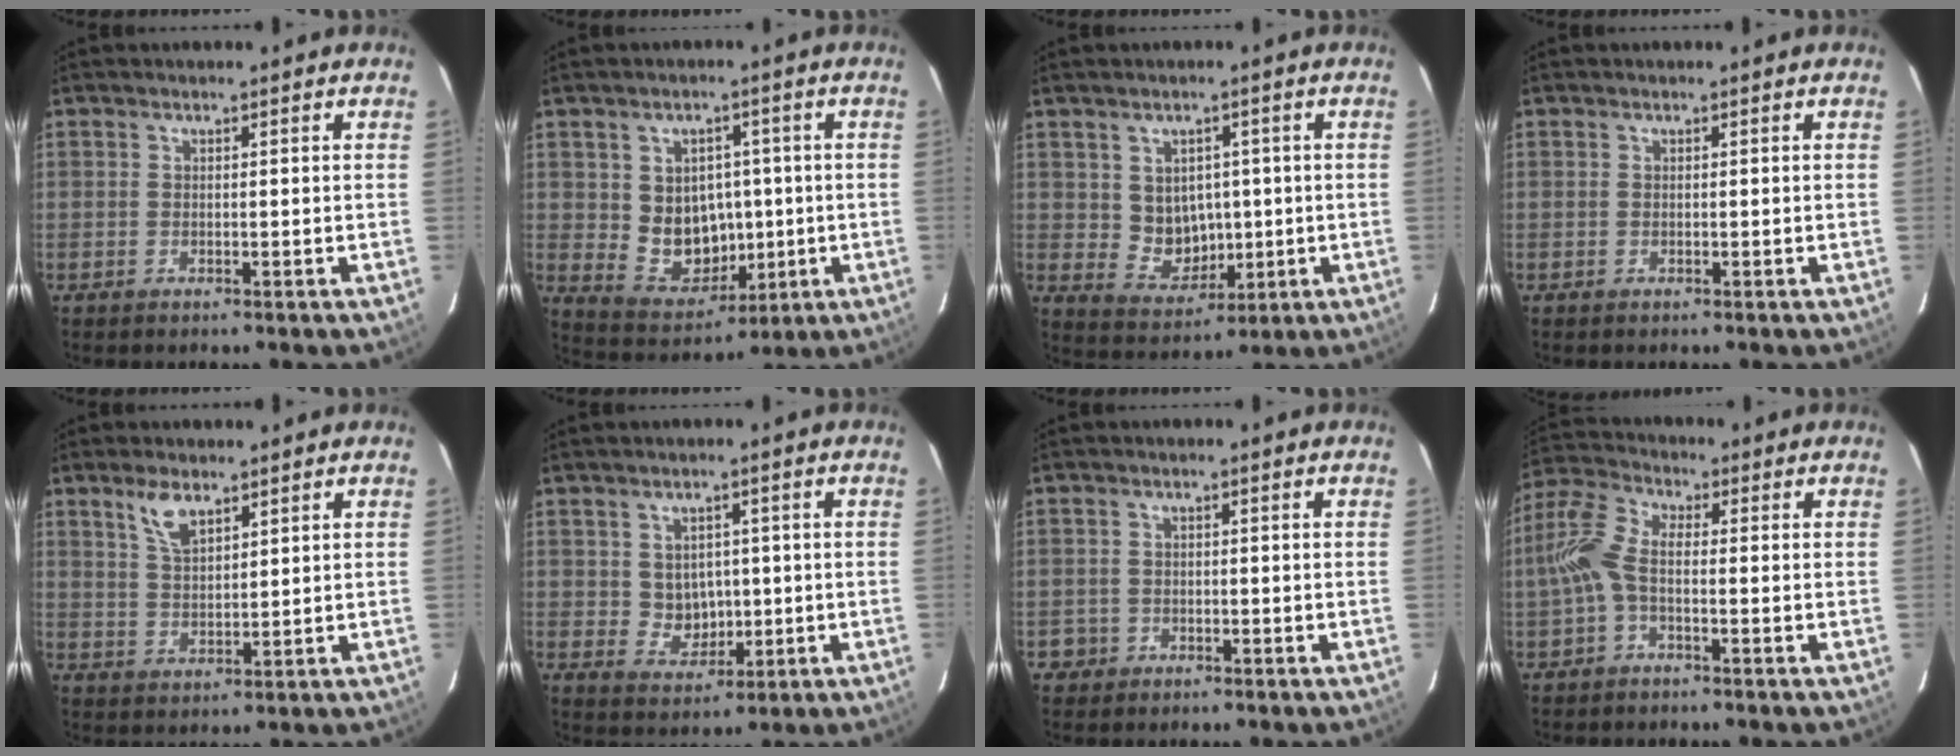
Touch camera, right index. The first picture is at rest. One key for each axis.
{"total": 9.8, "fx": 0.0, "fy": 8.6, "fz": 4.8, "tx": -0.095, "ty": -0.001, "tz": 0.025}
{"total": 6.8, "fx": 0.5, "fy": 6.2, "fz": 2.8, "tx": -0.057, "ty": 0.002, "tz": 0.029}
{"total": 0.0}
{"total": 5.4, "fx": 3.6, "fy": 2.2, "fz": 3.3, "tx": -0.061, "ty": 0.001, "tz": 0.074}
{"total": 5.2, "fx": 0.3, "fy": 4.8, "fz": 2.0, "tx": -0.038, "ty": 0.006, "tz": 0.019}
{"total": 2.5, "fx": -1.0, "fy": 2.2, "fz": 0.1, "tx": -0.005, "ty": 0.012, "tz": -0.014}
{"total": 7.3, "fx": -1.5, "fy": 3.0, "fz": 6.5, "tx": -0.152, "ty": 0.016, "tz": -0.037}